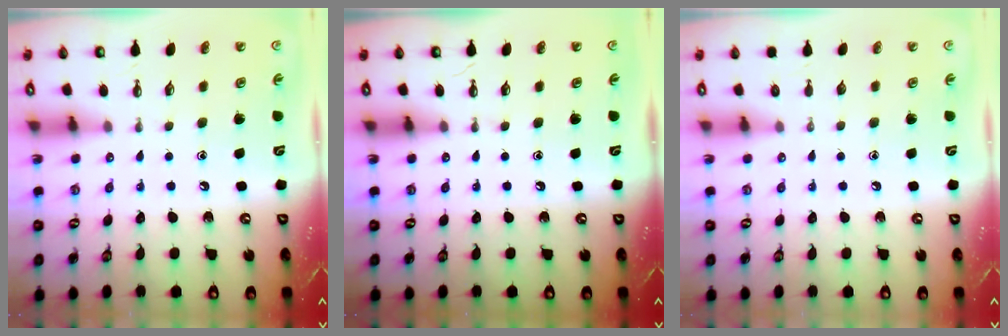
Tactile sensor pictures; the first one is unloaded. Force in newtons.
{"total": 0.0}
{"total": 0.0}